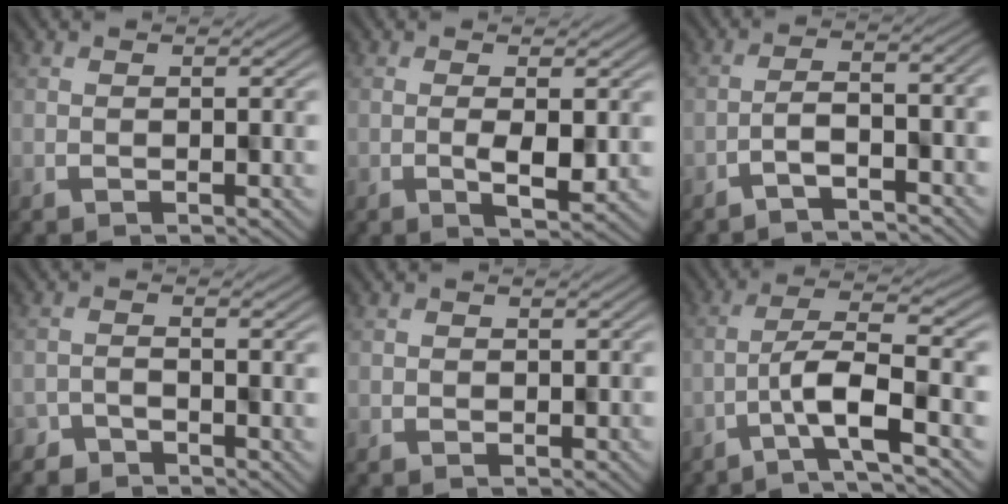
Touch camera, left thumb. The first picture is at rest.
{"total": 2.6, "force": [0.6, 0.5, 2.4], "torque": [-0.046, -0.001, 0.010]}
{"total": 5.6, "force": [-3.4, 1.6, 4.1], "torque": [-0.049, 0.003, -0.059]}
{"total": 1.2, "force": [-0.9, 0.6, -0.5], "torque": [0.010, -0.002, -0.025]}
{"total": 1.0, "force": [0.1, 1.0, 0.0], "torque": [0.004, -0.005, -0.001]}
{"total": 7.0, "force": [-2.4, 1.6, 6.4], "torque": [-0.103, 0.007, -0.052]}